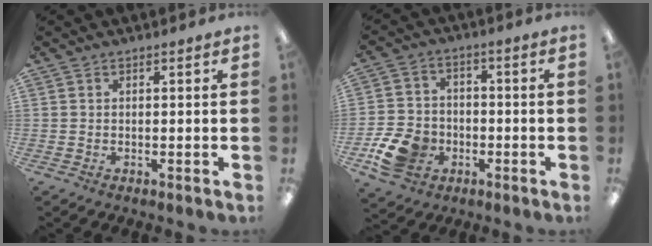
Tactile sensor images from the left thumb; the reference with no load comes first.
{"total": 10.9, "force": [-4.4, 8.3, 5.6], "torque": [-0.129, 0.029, -0.075]}